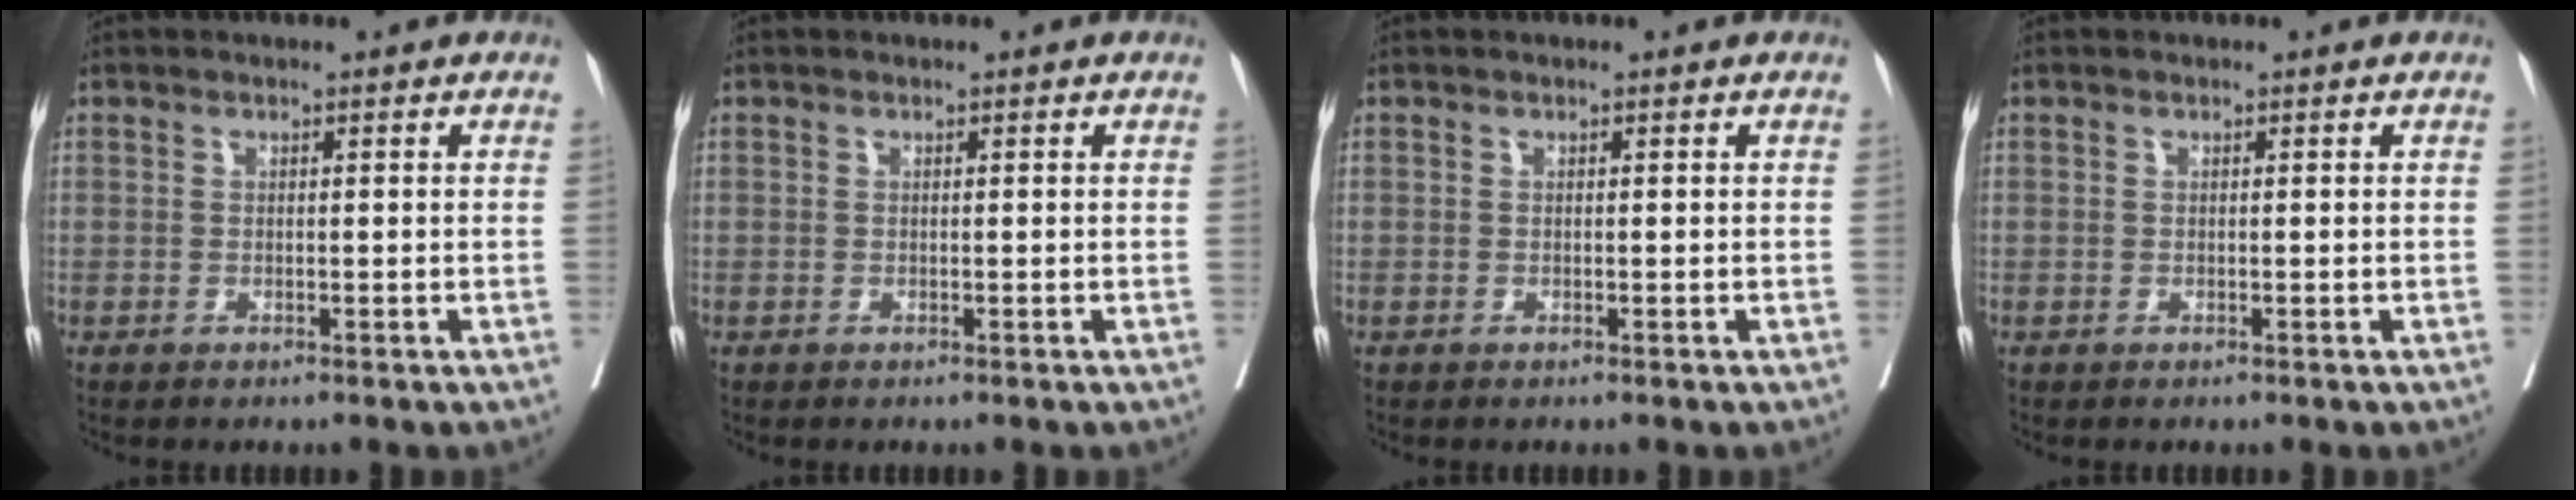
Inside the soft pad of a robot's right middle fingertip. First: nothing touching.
{"total": 0.0}
{"total": 0.0}
{"total": 0.0}